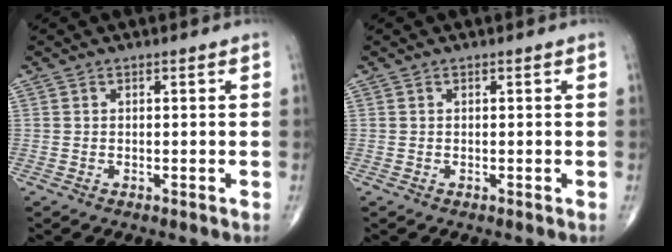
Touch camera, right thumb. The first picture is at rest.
{"total": 0.0}